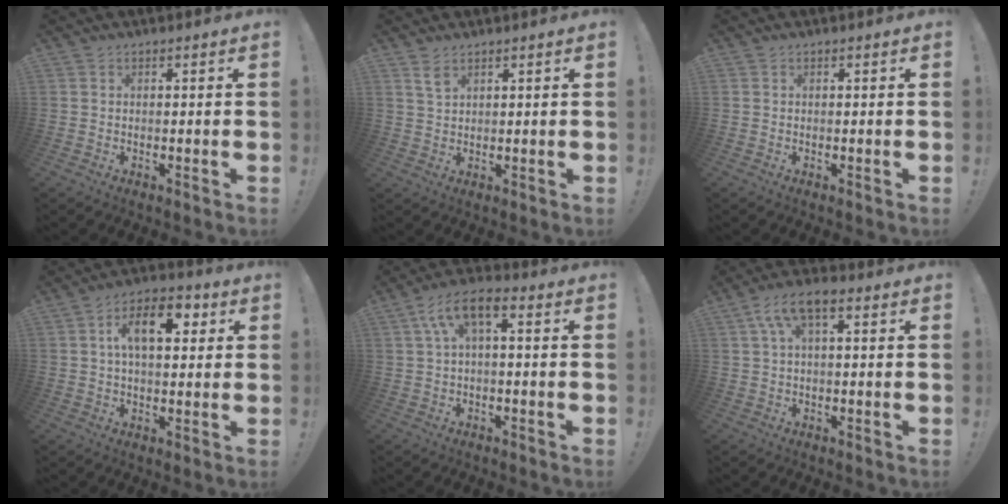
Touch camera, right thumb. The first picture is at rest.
{"total": 3.7, "force": [2.5, 1.9, 2.0], "torque": [-0.029, -0.012, 0.045]}
{"total": 0.0}
{"total": 11.8, "force": [3.0, 6.2, 9.5], "torque": [-0.147, 0.012, 0.049]}
{"total": 8.1, "force": [1.9, 3.2, 7.2], "torque": [-0.139, -0.001, 0.037]}
{"total": 7.6, "force": [2.3, 3.1, 6.6], "torque": [-0.114, 0.003, 0.046]}